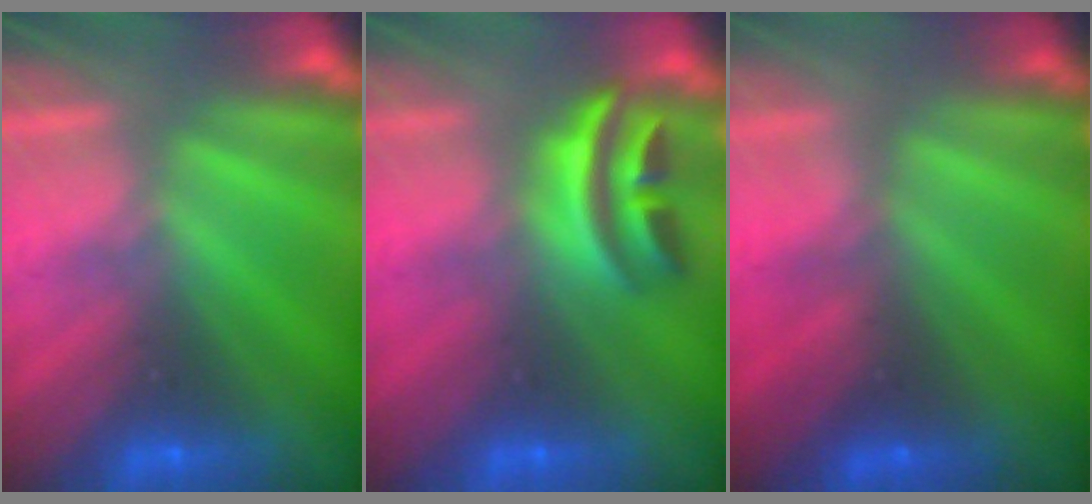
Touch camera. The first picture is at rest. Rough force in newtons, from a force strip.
{"total": 2.9}
{"total": 2.0}